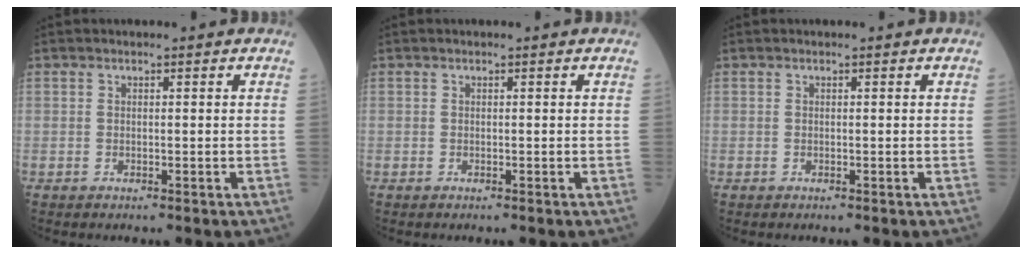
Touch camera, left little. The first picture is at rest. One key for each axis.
{"total": 0.0}
{"total": 0.0}